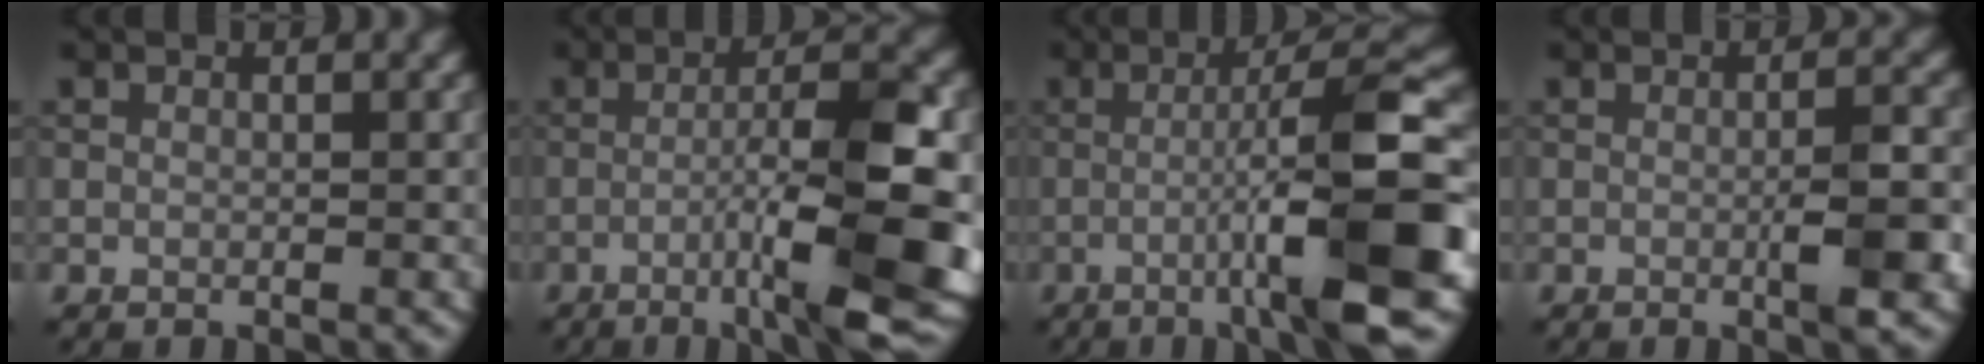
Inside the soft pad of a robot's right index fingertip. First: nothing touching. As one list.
[{"total": 11.4, "force": [-3.0, 2.2, 10.8], "torque": [-0.151, 0.006, -0.048]}, {"total": 10.8, "force": [-2.4, 1.3, 10.4], "torque": [-0.139, 0.017, -0.043]}, {"total": 3.7, "force": [-0.7, 0.4, 3.6], "torque": [-0.054, 0.001, -0.012]}]